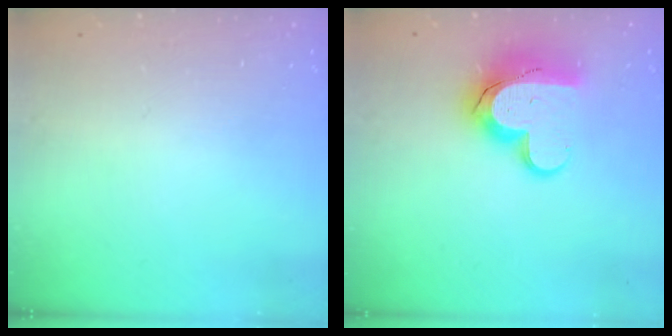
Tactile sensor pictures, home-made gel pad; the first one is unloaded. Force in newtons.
{"total": 14.1, "press": 14.0, "slide": 1.2}